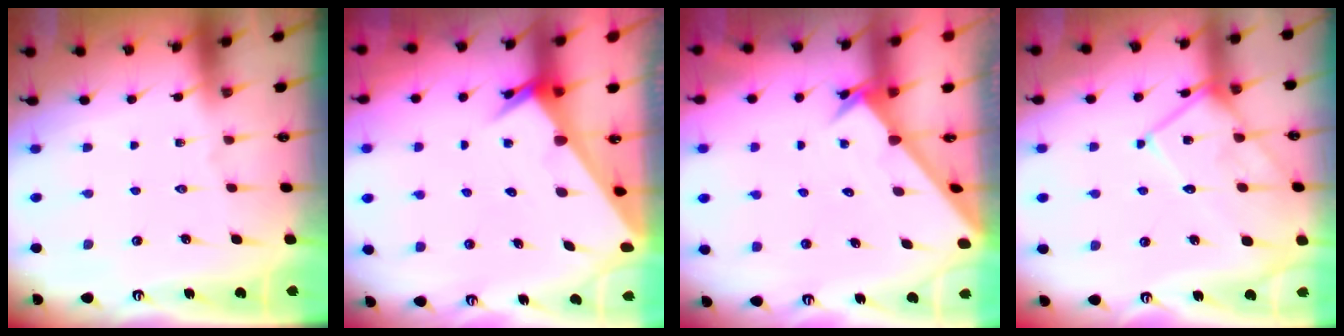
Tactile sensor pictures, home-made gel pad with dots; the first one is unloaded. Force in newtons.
{"total": 2.4, "press": 2.4, "slide": 0.1}
{"total": 2.8, "press": 2.8, "slide": 0.2}
{"total": 14.8, "press": 14.7, "slide": 1.2}